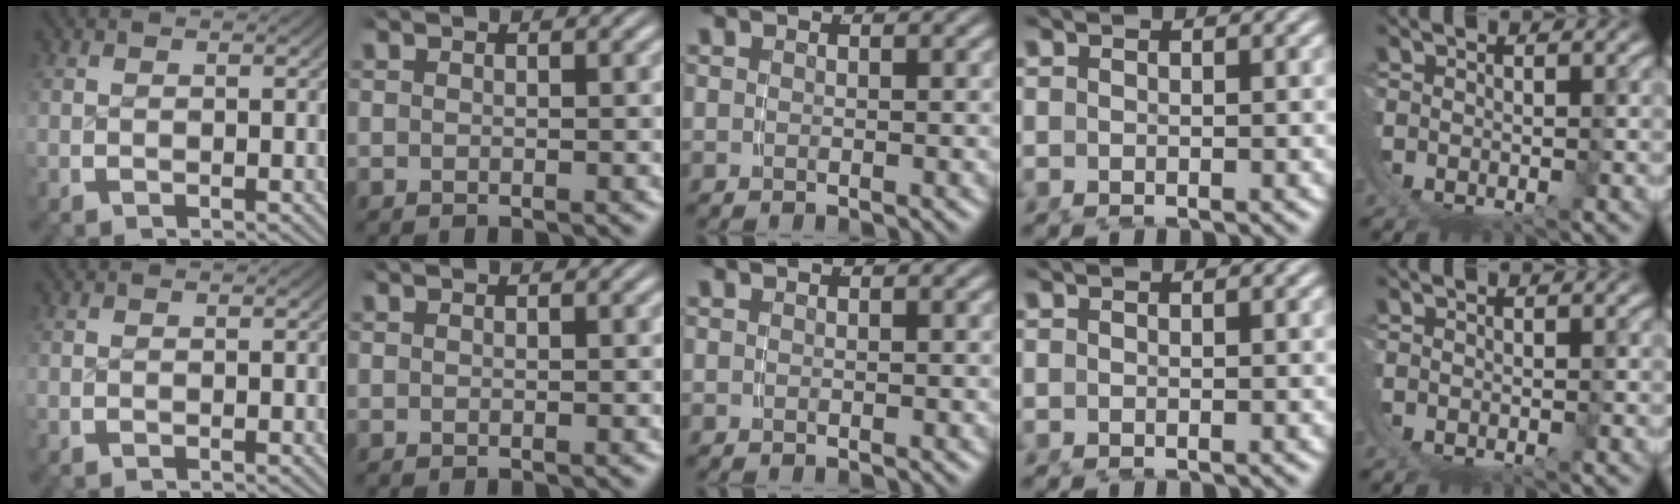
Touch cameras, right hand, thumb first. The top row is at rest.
{}